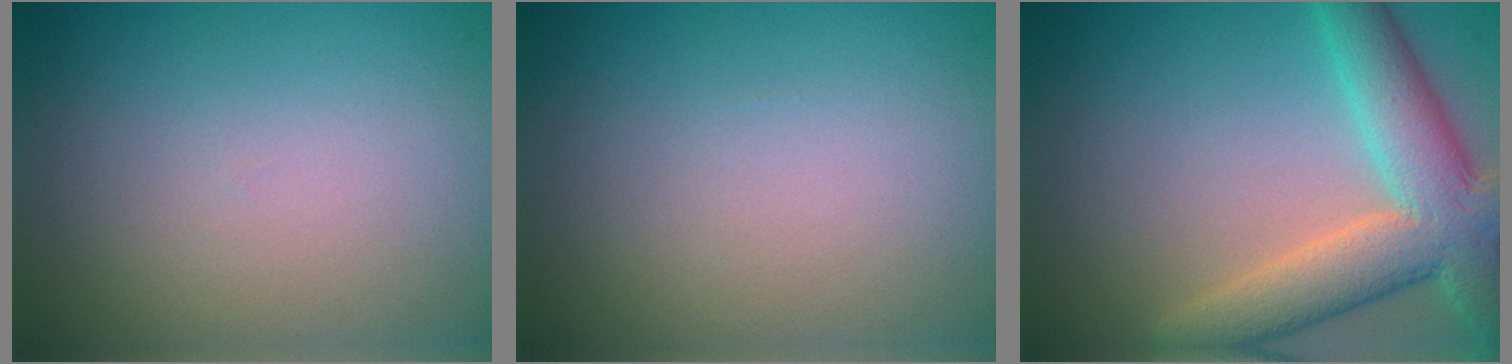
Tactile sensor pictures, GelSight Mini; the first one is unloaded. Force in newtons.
{"total": 0.0}
{"total": 8.0, "press": 8.0, "slide": 0.3}